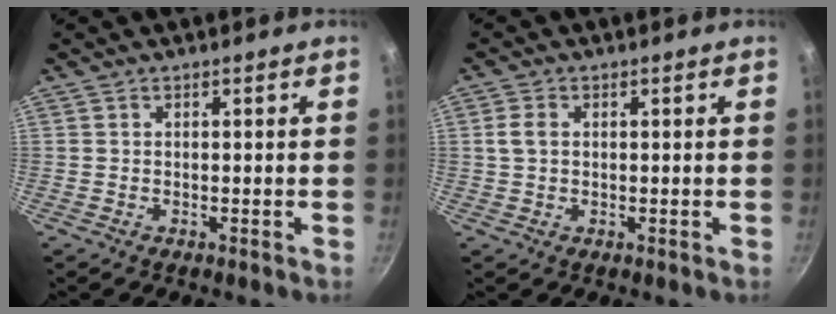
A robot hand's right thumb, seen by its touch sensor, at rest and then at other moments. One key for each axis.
{"total": 2.8, "fx": 0.4, "fy": 2.0, "fz": 1.8, "tx": -0.033, "ty": 0.006, "tz": 0.007}